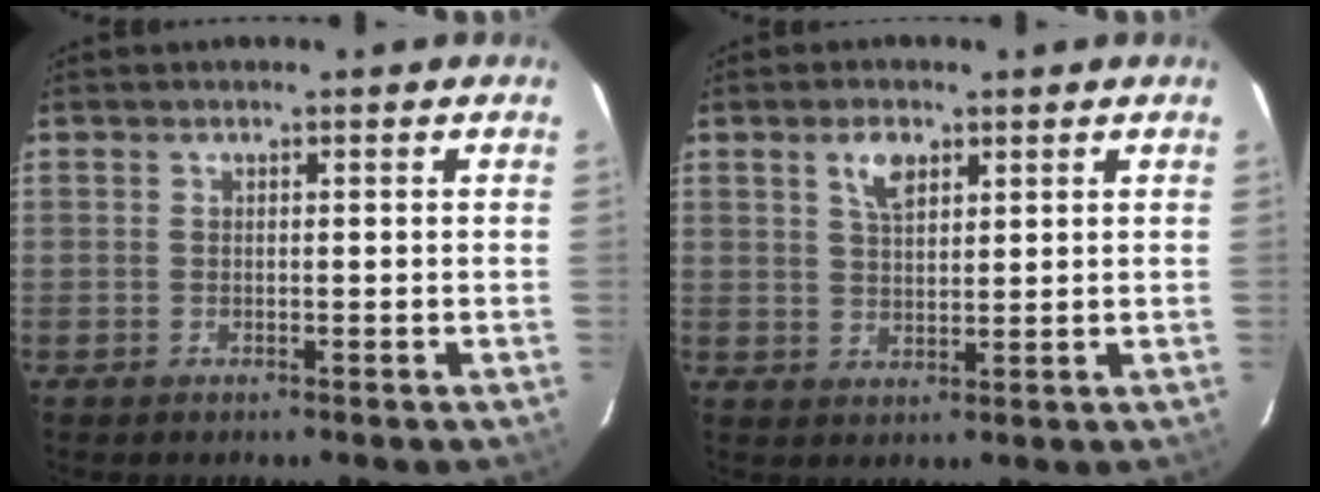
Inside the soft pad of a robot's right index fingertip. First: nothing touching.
{"total": 4.5, "force": [2.4, 2.2, 3.1], "torque": [-0.054, 0.007, 0.046]}